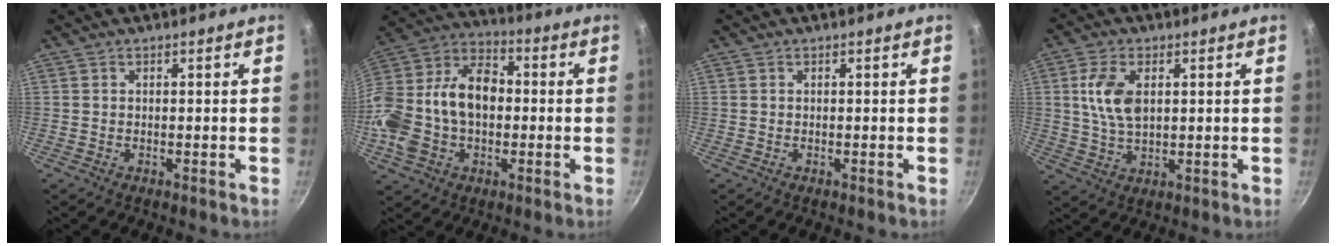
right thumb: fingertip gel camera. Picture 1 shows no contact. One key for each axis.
{"total": 21.7, "fx": -1.3, "fy": 15.1, "fz": 15.5, "tx": -0.285, "ty": 0.057, "tz": -0.031}
{"total": 0.0}
{"total": 8.3, "fx": 1.9, "fy": 4.7, "fz": 6.6, "tx": -0.122, "ty": -0.005, "tz": 0.037}